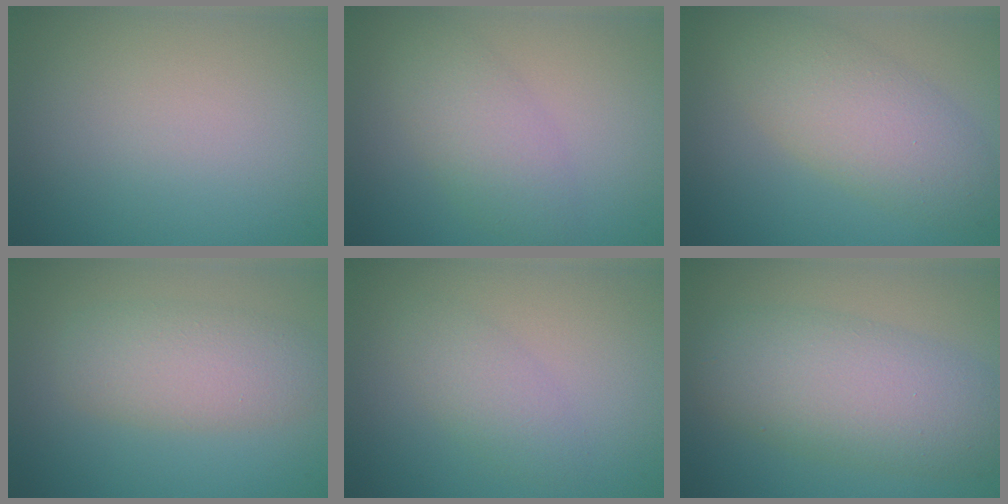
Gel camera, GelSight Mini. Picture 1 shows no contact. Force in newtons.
{"total": 3.4, "press": 3.4, "slide": 0.0}
{"total": 5.3, "press": 5.3, "slide": 0.2}
{"total": 4.4, "press": 4.4, "slide": 0.1}
{"total": 2.2, "press": 2.2, "slide": 0.1}
{"total": 7.3, "press": 7.3, "slide": 0.2}